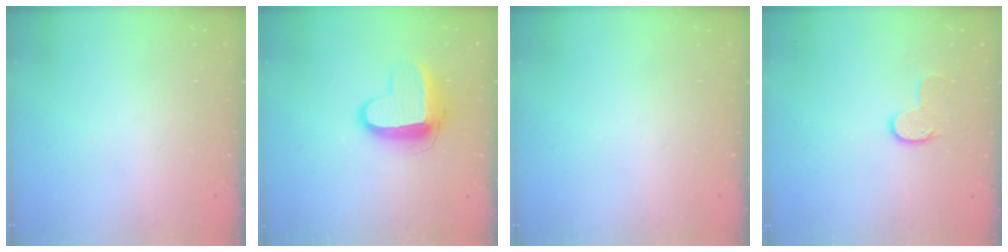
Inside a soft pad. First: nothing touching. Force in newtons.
{"total": 11.1, "press": 11.1, "slide": 1.0}
{"total": 0.0}
{"total": 6.8, "press": 6.8, "slide": 0.3}